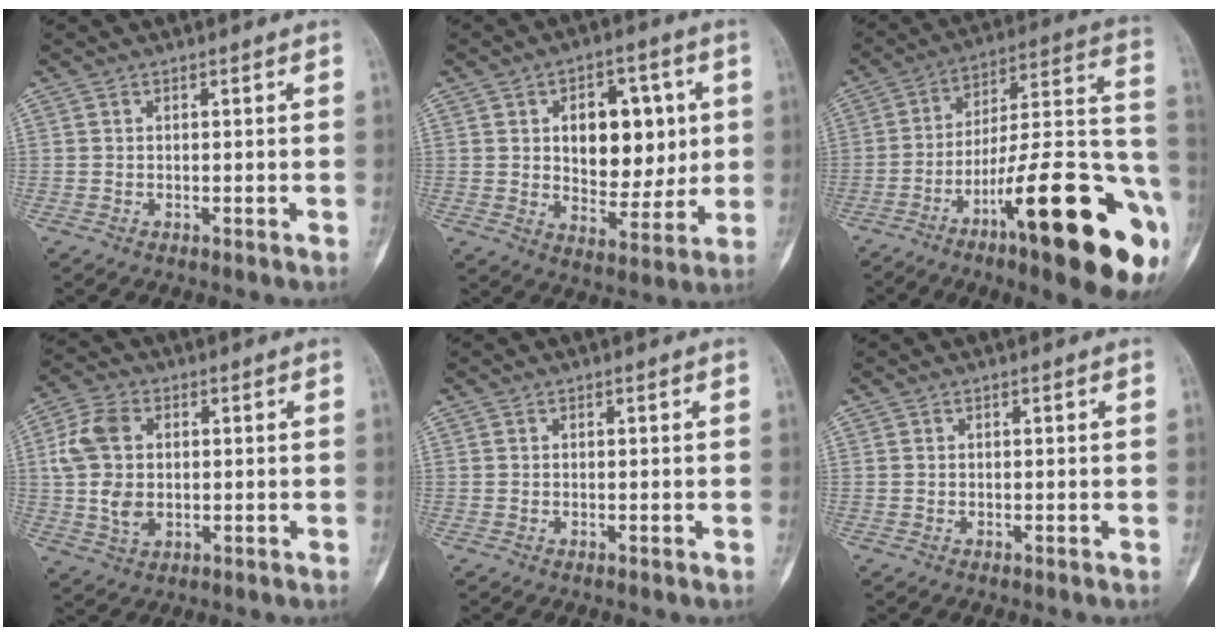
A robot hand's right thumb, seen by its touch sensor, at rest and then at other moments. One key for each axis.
{"total": 14.9, "fx": 2.7, "fy": 9.5, "fz": 11.2, "tx": -0.101, "ty": -0.007, "tz": 0.044}
{"total": 28.4, "fx": -12.6, "fy": 6.5, "fz": 24.6, "tx": -0.288, "ty": 0.069, "tz": -0.190}
{"total": 9.8, "fx": 0.8, "fy": 6.8, "fz": 7.0, "tx": -0.134, "ty": 0.007, "tz": 0.018}
{"total": 0.0}
{"total": 0.0}